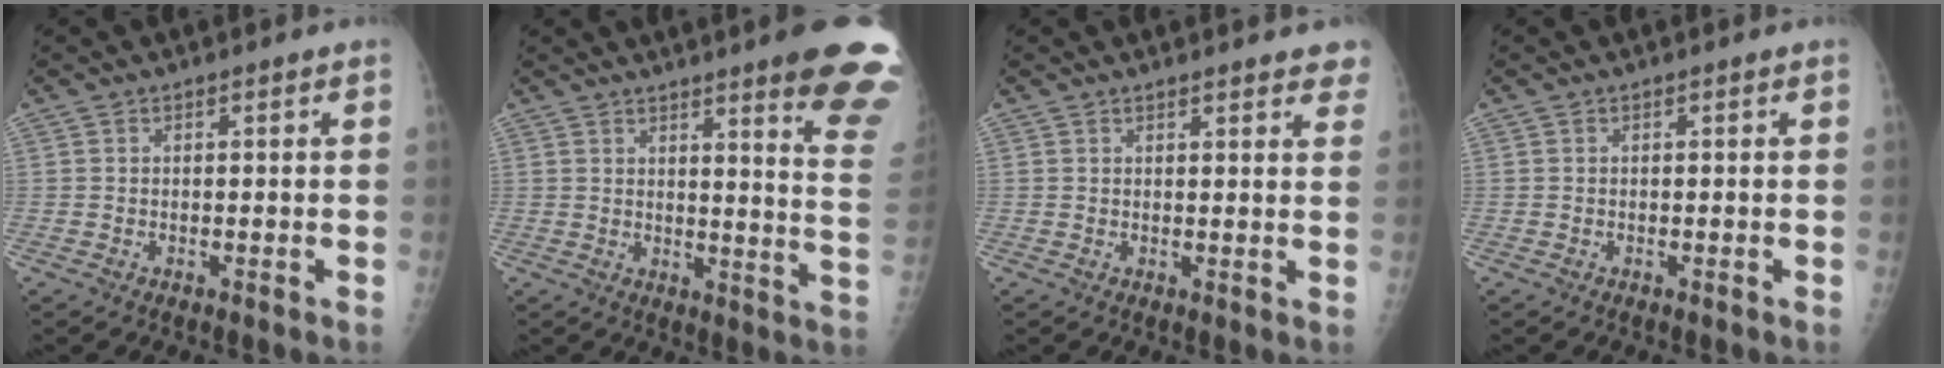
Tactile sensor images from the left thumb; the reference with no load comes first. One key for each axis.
{"total": 16.8, "fx": 11.6, "fy": 1.4, "fz": 12.1, "tx": -0.123, "ty": -0.077, "tz": 0.130}
{"total": 6.4, "fx": 5.5, "fy": 1.7, "fz": 2.9, "tx": -0.006, "ty": -0.018, "tz": 0.054}
{"total": 0.0}